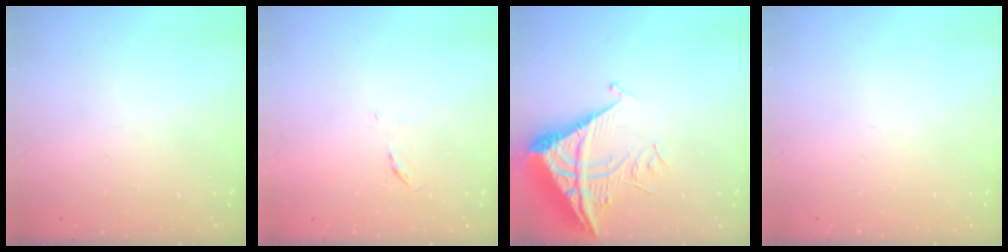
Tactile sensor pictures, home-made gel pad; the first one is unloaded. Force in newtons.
{"total": 3.5, "press": 3.4, "slide": 0.5}
{"total": 8.5, "press": 8.5, "slide": 0.8}
{"total": 0.0}